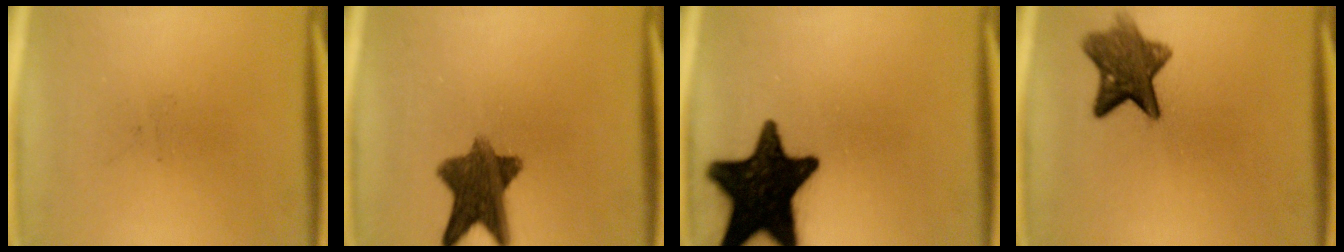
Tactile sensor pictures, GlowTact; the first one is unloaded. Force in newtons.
{"total": 9.9}
{"total": 19.3}
{"total": 8.1}